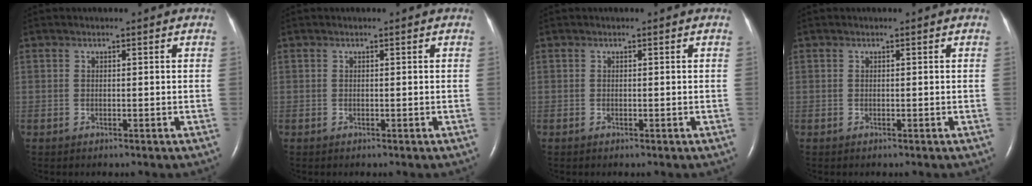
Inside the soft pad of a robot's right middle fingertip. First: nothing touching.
{"total": 0.0}
{"total": 0.0}
{"total": 0.0}